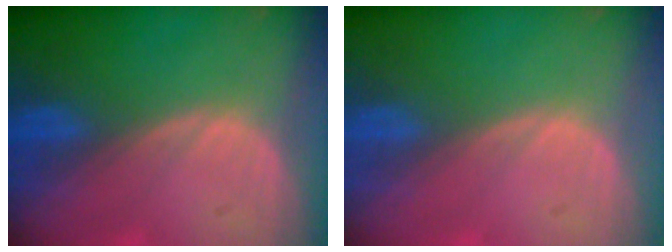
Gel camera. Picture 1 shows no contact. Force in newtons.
{"total": 0.0}